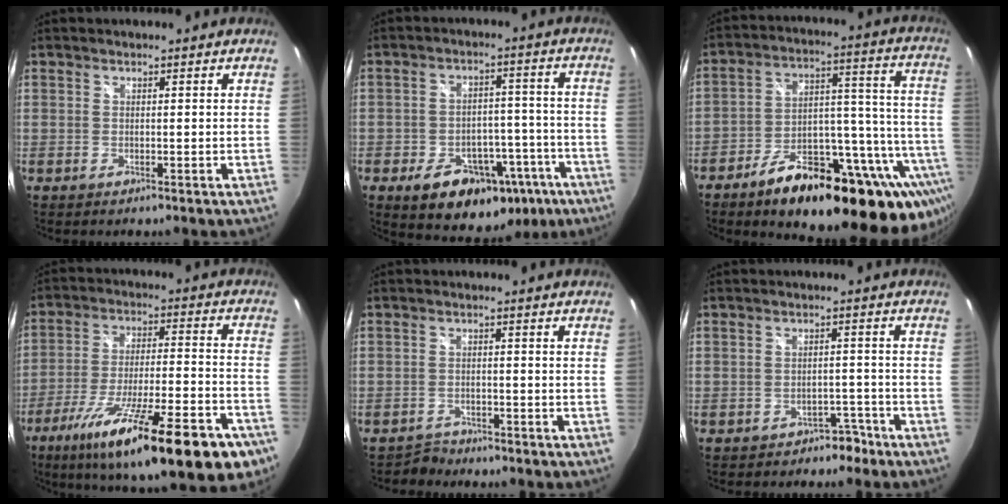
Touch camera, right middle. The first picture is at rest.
{"total": 19.5, "force": [-10.7, 12.0, 11.0], "torque": [-0.182, 0.015, -0.121]}
{"total": 29.9, "force": [-19.9, 10.3, 19.9], "torque": [-0.240, 0.013, -0.274]}
{"total": 26.8, "force": [-17.2, 5.7, 19.8], "torque": [-0.323, -0.068, -0.254]}
{"total": 2.3, "force": [-2.0, 1.0, -0.5], "torque": [0.004, 0.005, -0.037]}
{"total": 3.6, "force": [-2.7, 2.3, 0.7], "torque": [-0.007, 0.016, -0.032]}